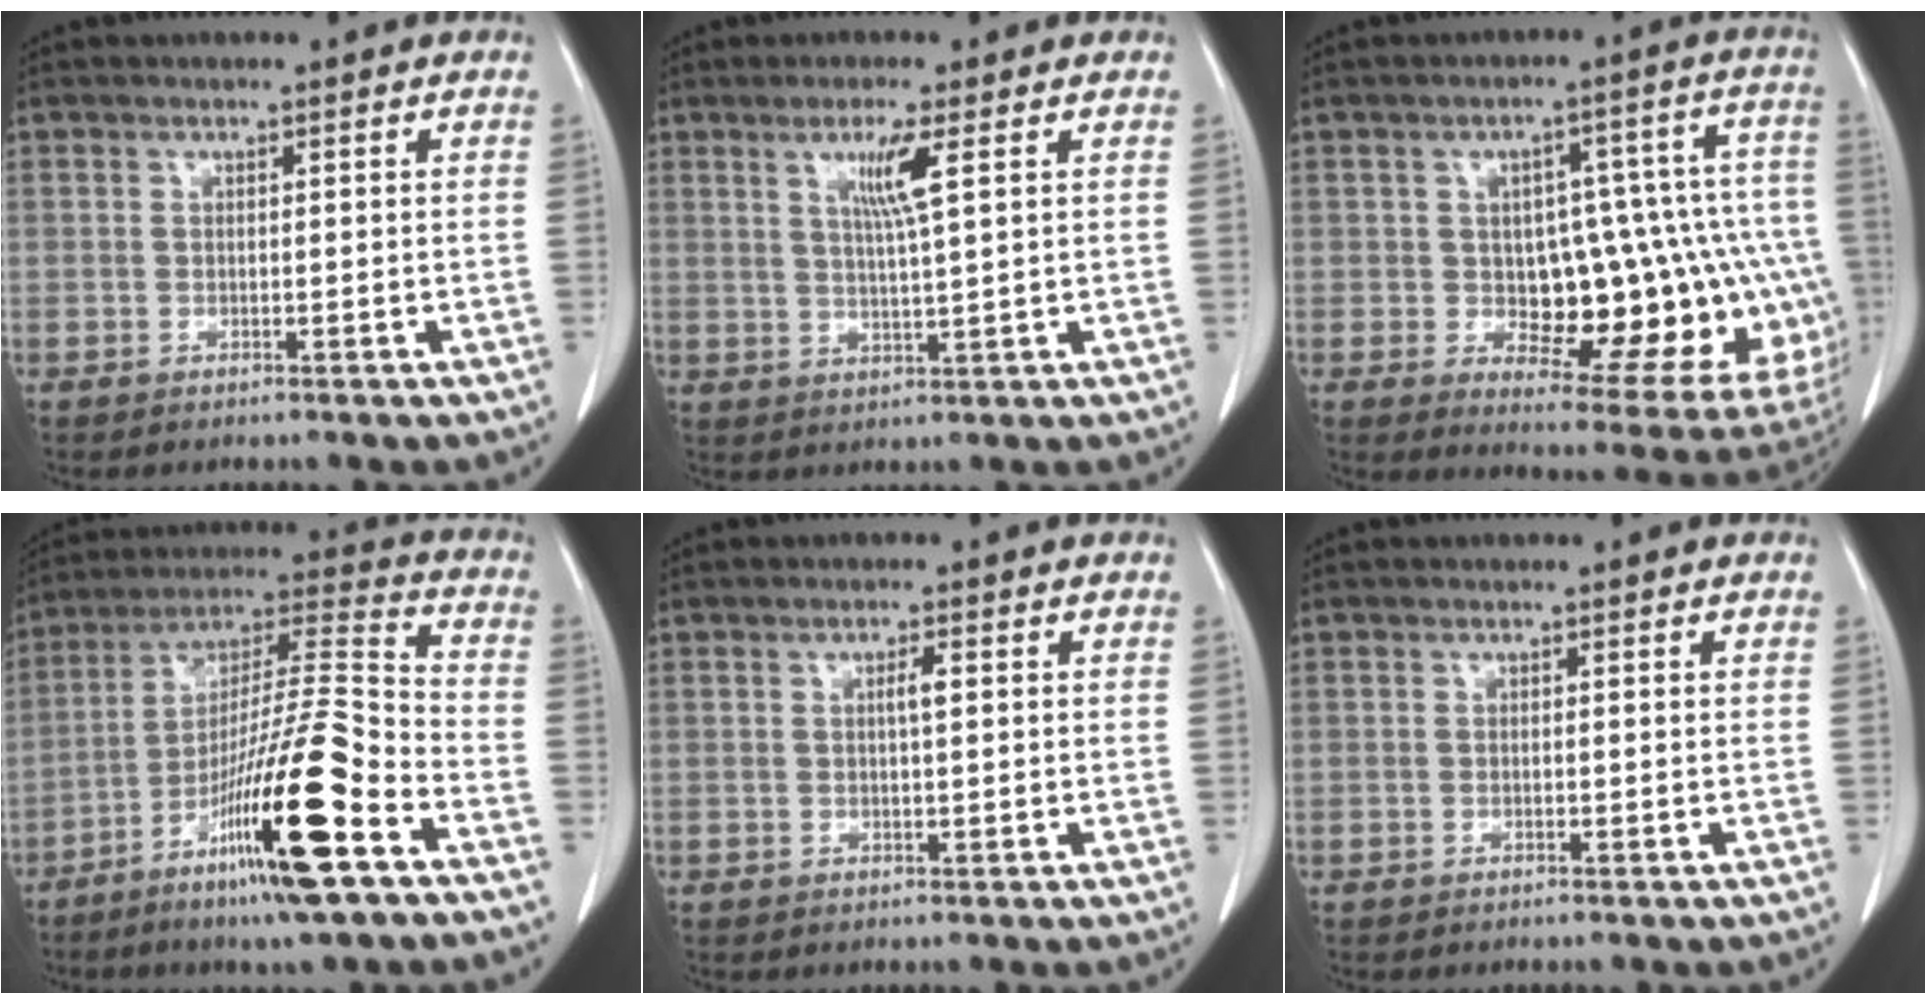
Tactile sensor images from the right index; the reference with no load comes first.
{"total": 5.4, "force": [2.3, -0.4, 4.9], "torque": [-0.088, -0.005, 0.041]}
{"total": 21.6, "force": [-2.7, 8.6, 19.7], "torque": [-0.157, 0.042, -0.004]}
{"total": 20.0, "force": [-9.5, 0.4, 17.5], "torque": [-0.321, -0.031, -0.171]}
{"total": 1.7, "force": [0.4, 0.2, 1.6], "torque": [-0.026, 0.003, 0.005]}
{"total": 0.0}